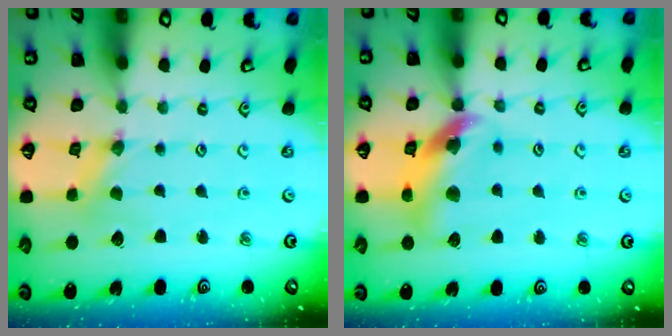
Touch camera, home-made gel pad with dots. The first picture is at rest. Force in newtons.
{"total": 13.4, "press": 13.3, "slide": 1.7}